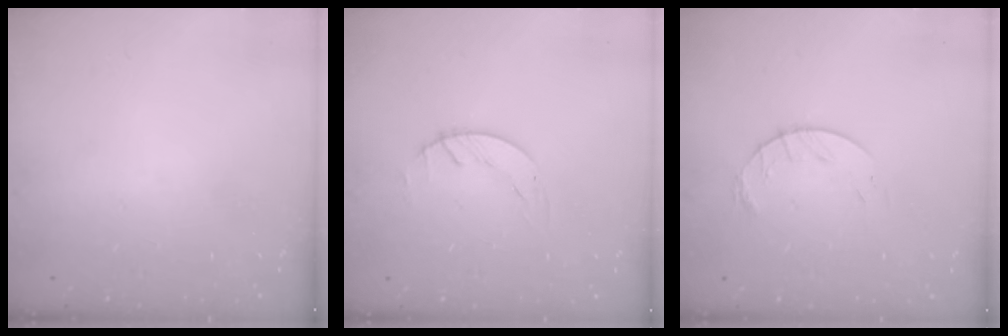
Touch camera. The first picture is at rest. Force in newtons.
{"total": 0.7, "press": 0.7, "slide": 0.2}
{"total": 4.6, "press": 4.5, "slide": 0.6}